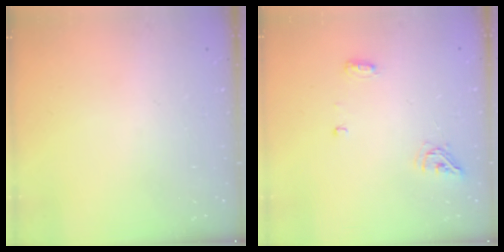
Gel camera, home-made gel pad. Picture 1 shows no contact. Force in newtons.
{"total": 5.8, "press": 5.7, "slide": 0.9}